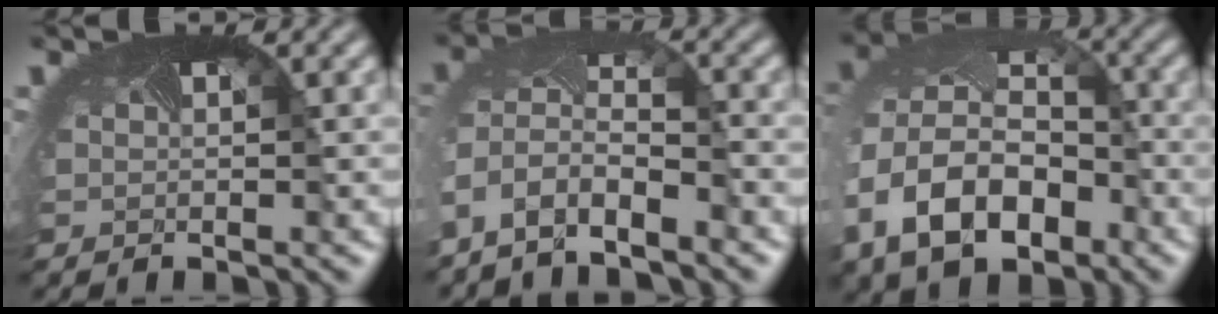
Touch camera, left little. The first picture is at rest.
{"total": 5.8, "force": [-4.4, 2.3, 3.0], "torque": [-0.086, -0.022, -0.076]}
{"total": 12.5, "force": [-4.2, 9.3, 7.2], "torque": [-0.181, -0.035, -0.060]}